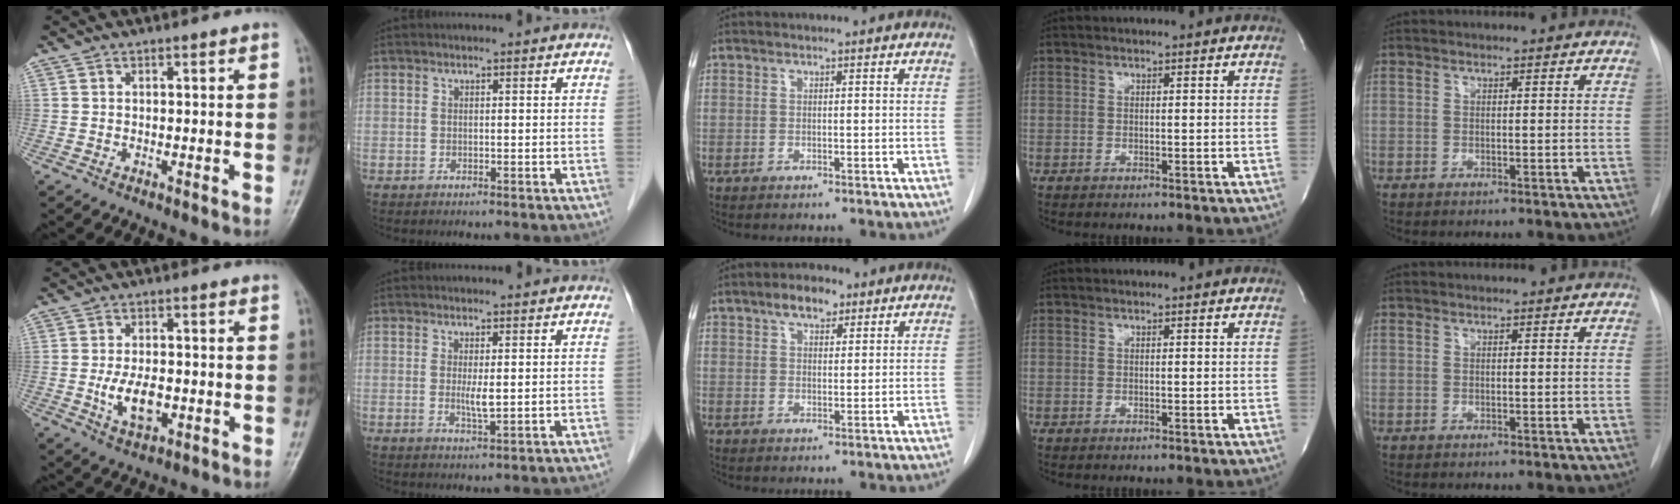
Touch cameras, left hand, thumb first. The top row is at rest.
{"thumb": {"total": 6.6, "force": [-1.3, 3.5, 5.4], "torque": [-0.095, 0.000, -0.018]}, "index": {"total": 2.3, "force": [0.3, 0.2, 2.3], "torque": [-0.046, -0.006, 0.009]}, "middle": {"total": 4.5, "force": [2.9, 2.1, 2.7], "torque": [-0.049, 0.011, 0.049]}}